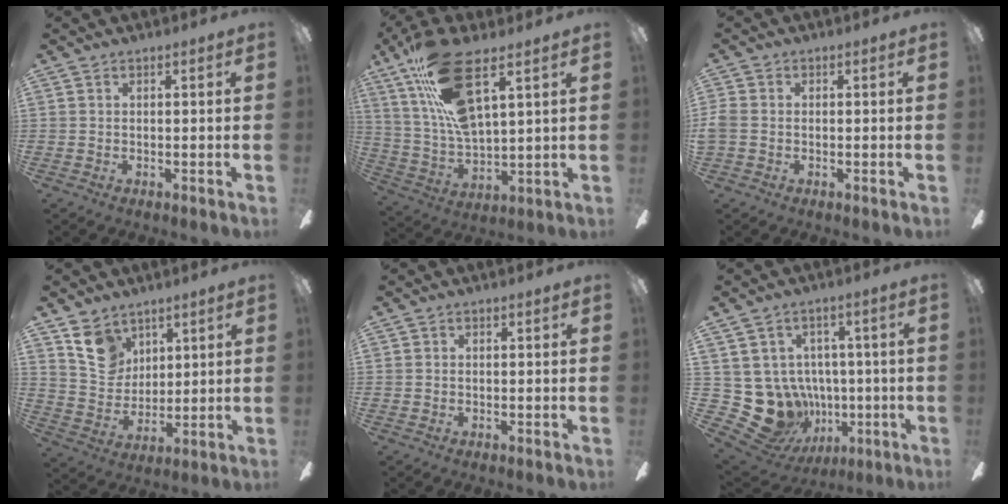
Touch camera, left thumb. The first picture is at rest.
{"total": 18.6, "force": [10.5, 6.6, 13.9], "torque": [-0.284, -0.036, 0.178]}
{"total": 2.8, "force": [-0.7, 1.8, 2.0], "torque": [-0.047, 0.003, -0.017]}
{"total": 10.1, "force": [6.4, 7.2, 3.0], "torque": [-0.060, -0.025, 0.127]}
{"total": 0.0}
{"total": 13.5, "force": [-3.0, 12.2, 5.0], "torque": [-0.146, -0.006, -0.029]}